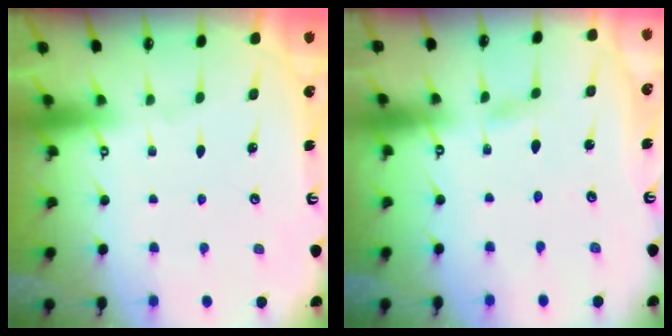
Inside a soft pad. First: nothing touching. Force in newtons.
{"total": 2.1, "press": 2.1, "slide": 0.2}